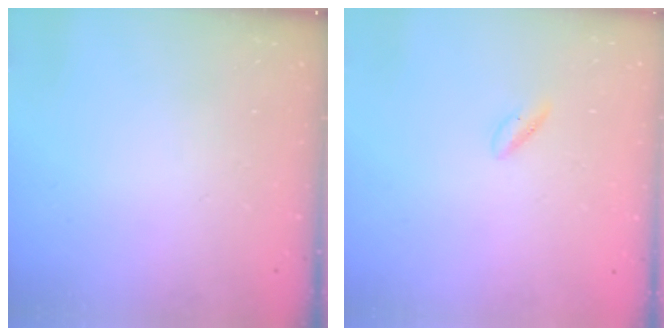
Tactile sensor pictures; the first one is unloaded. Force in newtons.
{"total": 1.5, "press": 1.2, "slide": 0.9}